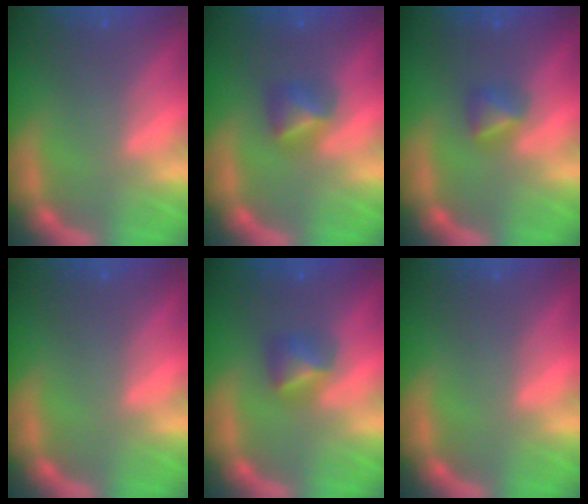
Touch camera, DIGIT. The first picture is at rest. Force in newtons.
{"total": 2.4}
{"total": 1.9}
{"total": 0.0}
{"total": 2.4}
{"total": 0.0}